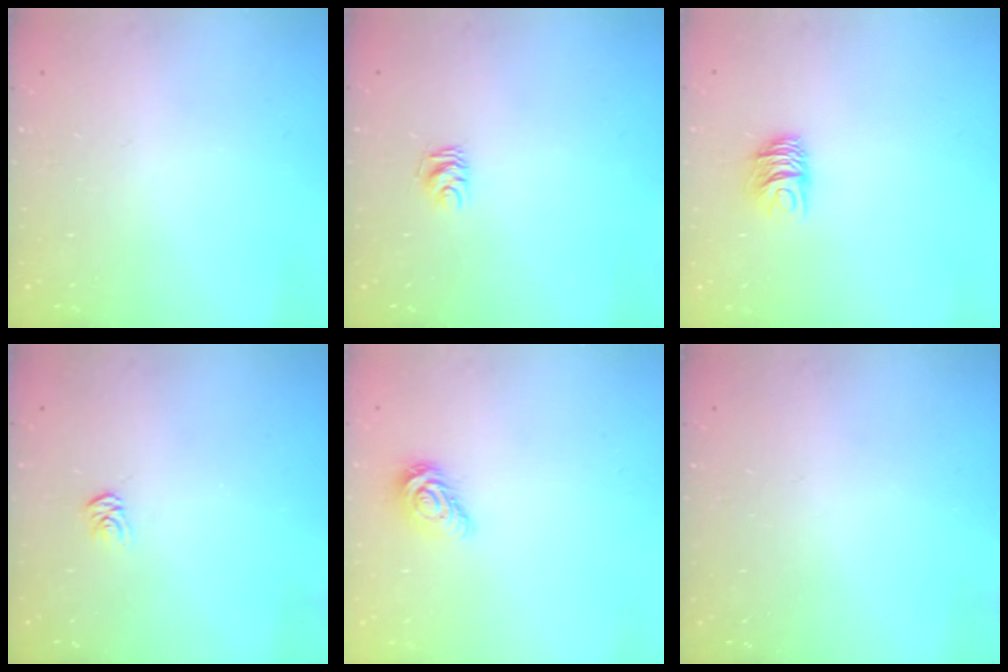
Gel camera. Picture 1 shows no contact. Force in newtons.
{"total": 4.6, "press": 4.5, "slide": 0.5}
{"total": 6.7, "press": 6.7, "slide": 0.7}
{"total": 2.9, "press": 2.9, "slide": 0.2}
{"total": 7.2, "press": 7.2, "slide": 0.2}
{"total": 0.0}